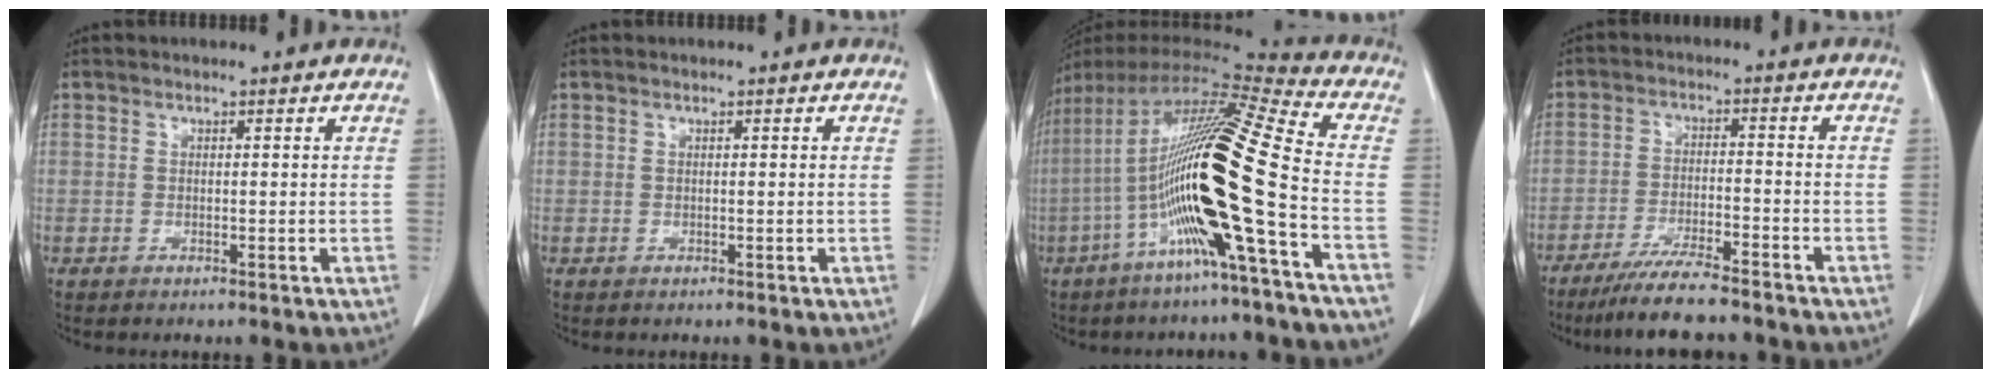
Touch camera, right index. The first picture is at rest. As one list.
[{"total": 0.0}, {"total": 21.3, "force": [-4.8, -0.4, 20.8], "torque": [-0.412, -0.002, -0.104]}, {"total": 9.3, "force": [-8.0, 0.5, 4.7], "torque": [-0.079, -0.025, -0.132]}]